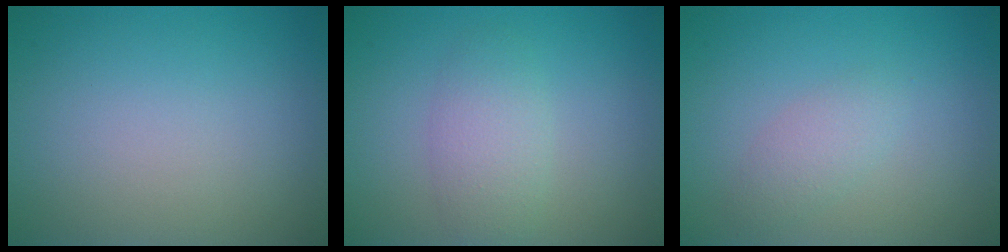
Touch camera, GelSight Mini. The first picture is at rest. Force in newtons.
{"total": 2.8, "press": 2.8, "slide": 0.1}
{"total": 1.7, "press": 1.7, "slide": 0.0}